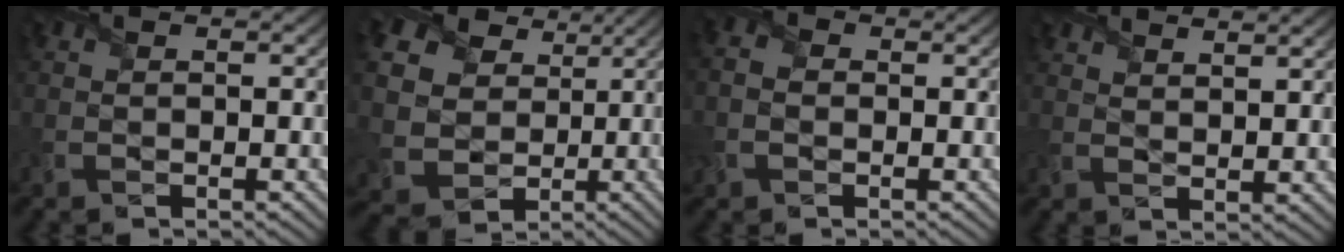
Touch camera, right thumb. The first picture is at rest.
{"total": 13.2, "force": [4.0, 10.9, 6.3], "torque": [-0.197, 0.019, 0.075]}
{"total": 2.6, "force": [-0.6, 1.9, 1.6], "torque": [-0.049, 0.004, -0.017]}
{"total": 4.4, "force": [4.0, 0.6, 1.9], "torque": [-0.035, -0.006, 0.069]}